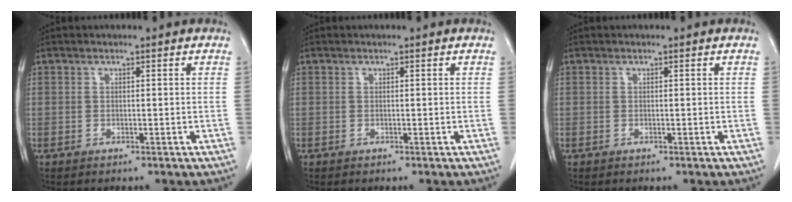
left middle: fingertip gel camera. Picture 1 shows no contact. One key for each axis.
{"total": 0.0}
{"total": 0.0}